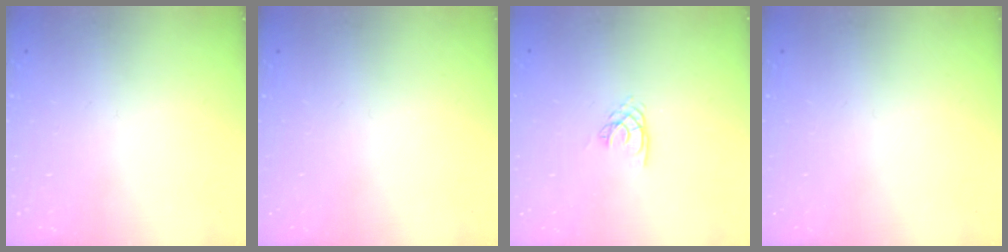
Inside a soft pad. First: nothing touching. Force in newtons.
{"total": 0.0}
{"total": 2.1, "press": 2.1, "slide": 0.3}
{"total": 0.0}